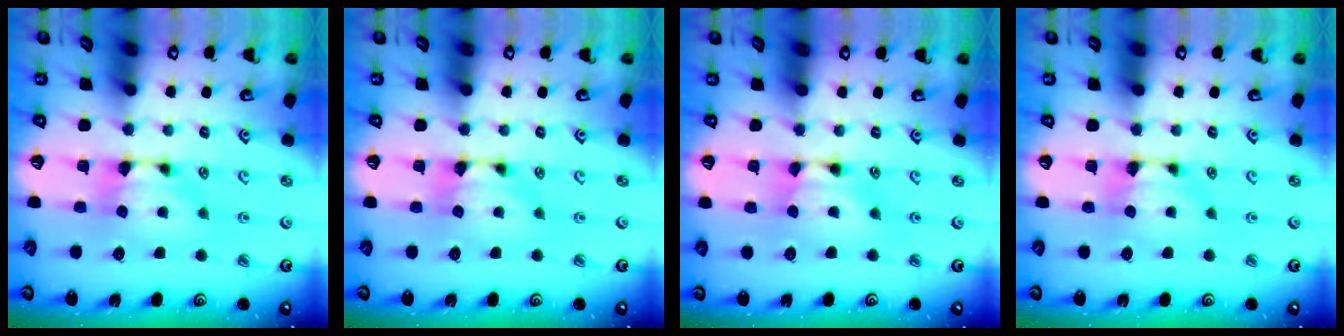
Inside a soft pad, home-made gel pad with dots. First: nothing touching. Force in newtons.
{"total": 0.0}
{"total": 1.7, "press": 1.7, "slide": 0.1}
{"total": 0.0}